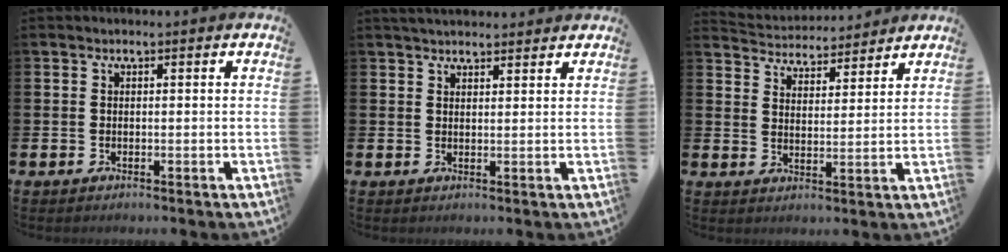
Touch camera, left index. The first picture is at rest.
{"total": 2.7, "force": [2.6, 0.5, 0.3], "torque": [-0.007, -0.008, 0.047]}
{"total": 4.5, "force": [4.4, 0.9, -0.4], "torque": [-0.007, -0.037, 0.075]}